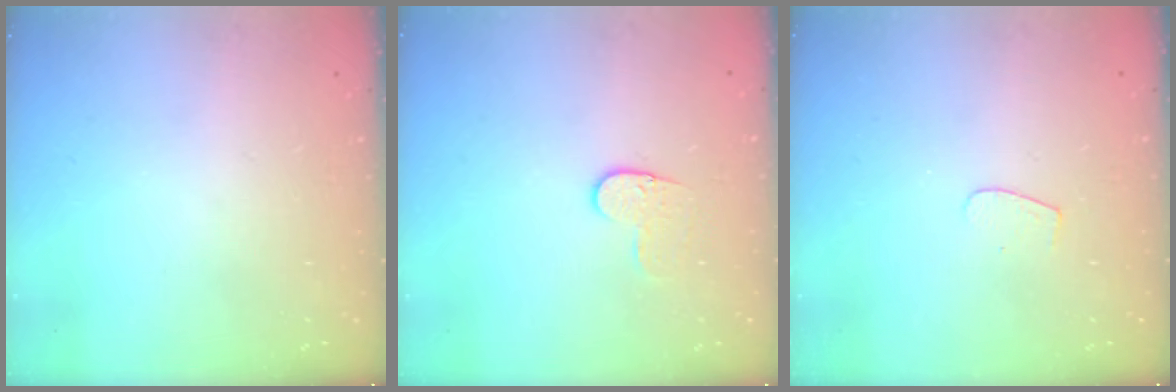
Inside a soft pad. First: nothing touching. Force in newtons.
{"total": 5.8, "press": 5.7, "slide": 0.4}
{"total": 4.0, "press": 4.0, "slide": 0.4}